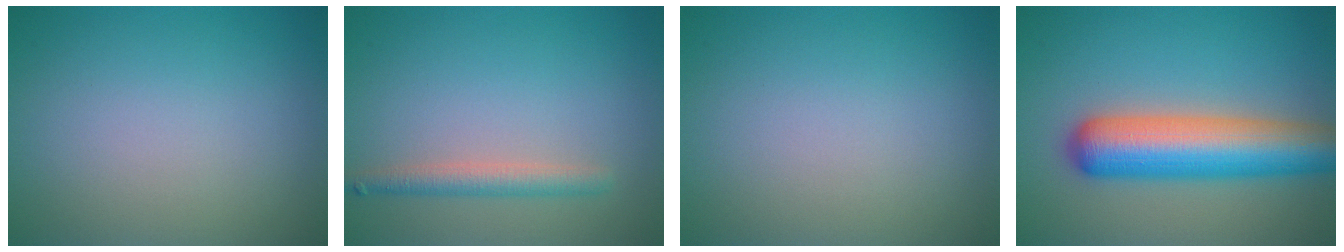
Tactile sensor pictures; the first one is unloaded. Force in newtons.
{"total": 2.3, "press": 2.3, "slide": 0.1}
{"total": 0.0}
{"total": 8.7, "press": 8.7, "slide": 0.2}